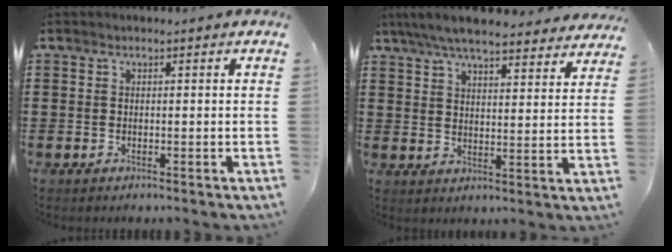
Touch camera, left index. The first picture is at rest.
{"total": 6.8, "force": [6.3, 0.5, 2.6], "torque": [-0.074, -0.026, 0.112]}